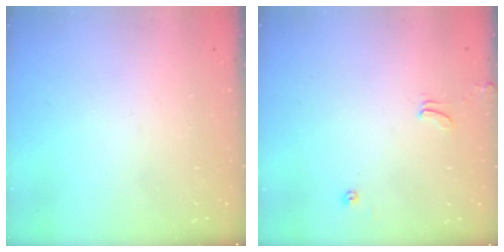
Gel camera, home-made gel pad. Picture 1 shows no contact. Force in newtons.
{"total": 1.3, "press": 1.2, "slide": 0.4}